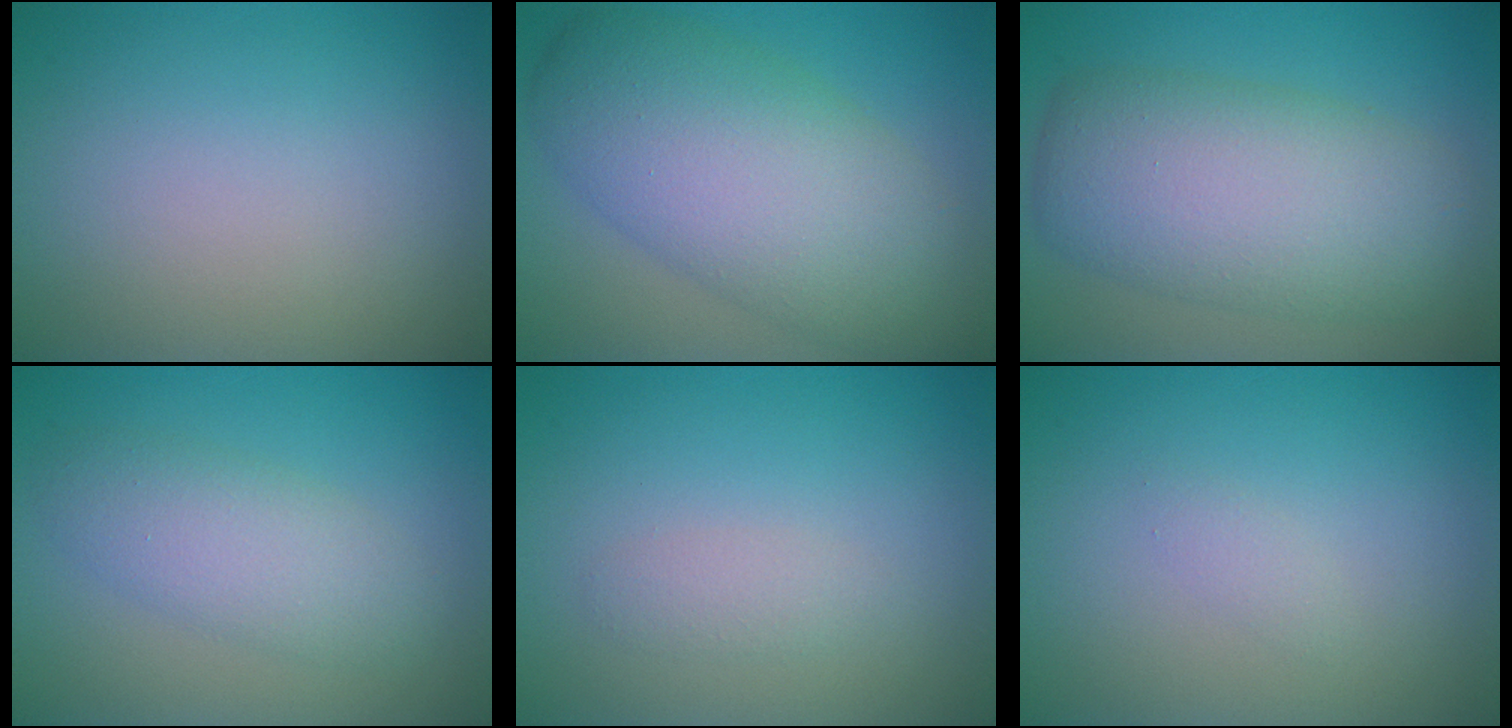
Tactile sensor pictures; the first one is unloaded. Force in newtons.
{"total": 10.0, "press": 10.0, "slide": 0.4}
{"total": 8.9, "press": 8.9, "slide": 0.1}
{"total": 3.8, "press": 3.8, "slide": 0.1}
{"total": 1.3, "press": 1.3, "slide": 0.0}
{"total": 0.7, "press": 0.7, "slide": 0.0}